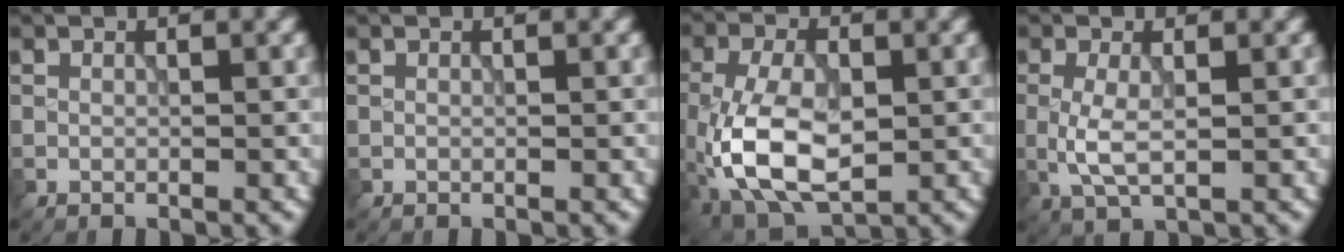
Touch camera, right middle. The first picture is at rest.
{"total": 0.0}
{"total": 9.2, "force": [-2.1, 4.9, 7.5], "torque": [-0.157, -0.005, -0.043]}
{"total": 2.8, "force": [-0.2, 1.0, 2.6], "torque": [-0.061, -0.003, -0.005]}